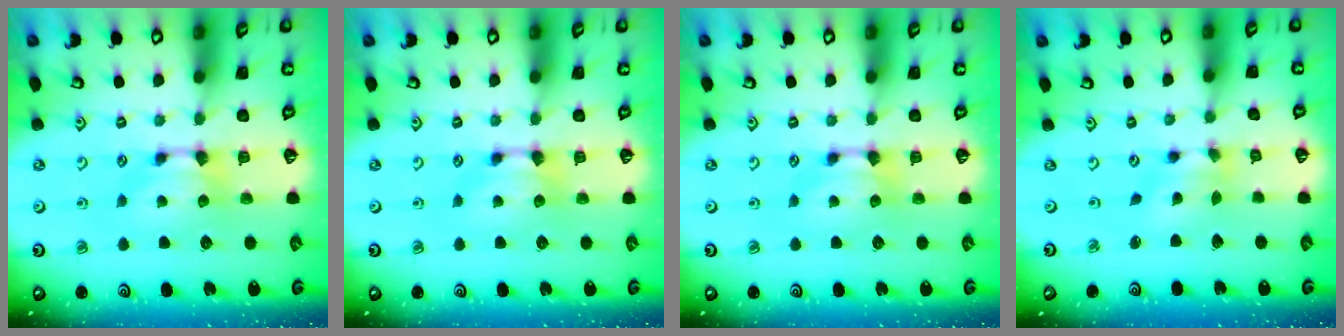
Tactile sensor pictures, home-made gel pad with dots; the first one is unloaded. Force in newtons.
{"total": 0.0}
{"total": 0.0}
{"total": 2.9, "press": 2.4, "slide": 1.6}